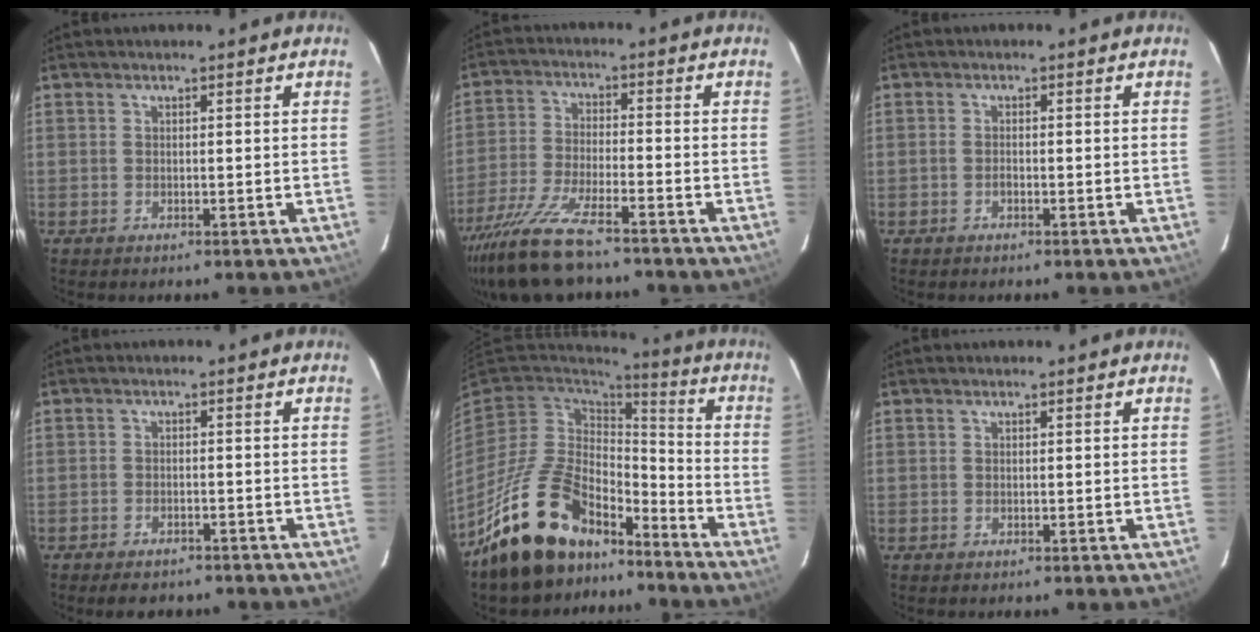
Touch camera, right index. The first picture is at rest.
{"total": 15.5, "force": [-12.5, 3.1, 8.6], "torque": [-0.187, -0.040, -0.226]}
{"total": 0.8, "force": [-0.5, 0.5, 0.4], "torque": [-0.008, 0.002, -0.009]}
{"total": 5.2, "force": [-4.3, 2.2, 1.8], "torque": [-0.046, -0.004, -0.061]}
{"total": 19.6, "force": [-14.6, 9.7, 8.9], "torque": [-0.182, 0.011, -0.232]}
{"total": 0.0}